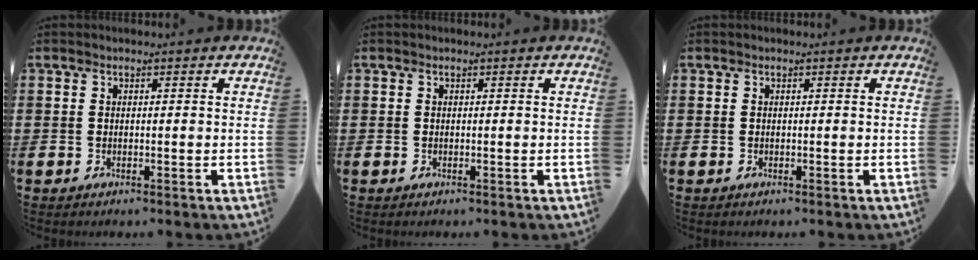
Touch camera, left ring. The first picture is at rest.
{"total": 0.0}
{"total": 0.0}